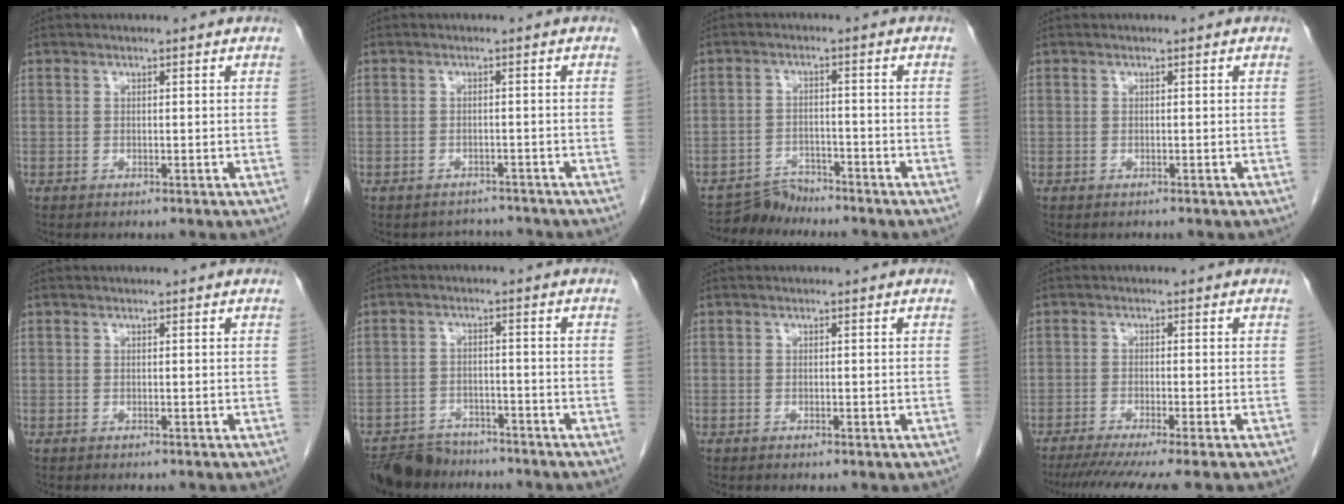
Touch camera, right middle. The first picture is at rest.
{"total": 3.1, "force": [-2.8, 1.2, -0.5], "torque": [0.006, 0.008, -0.039]}
{"total": 4.2, "force": [-4.0, 0.7, -0.7], "torque": [0.012, -0.003, -0.071]}
{"total": 0.0}
{"total": 0.0}
{"total": 8.2, "force": [-7.5, 3.1, 1.1], "torque": [-0.015, -0.002, -0.123]}
{"total": 0.6, "force": [-0.3, 0.2, 0.5], "torque": [-0.011, -0.001, -0.003]}
{"total": 9.1, "force": [-7.5, -0.9, 5.0], "torque": [-0.059, -0.024, -0.117]}